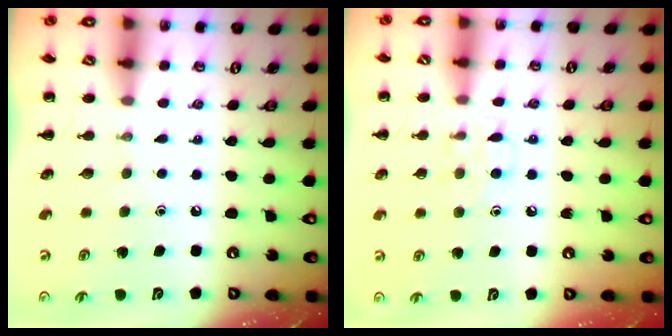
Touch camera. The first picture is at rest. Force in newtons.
{"total": 6.5, "press": 6.2, "slide": 1.9}